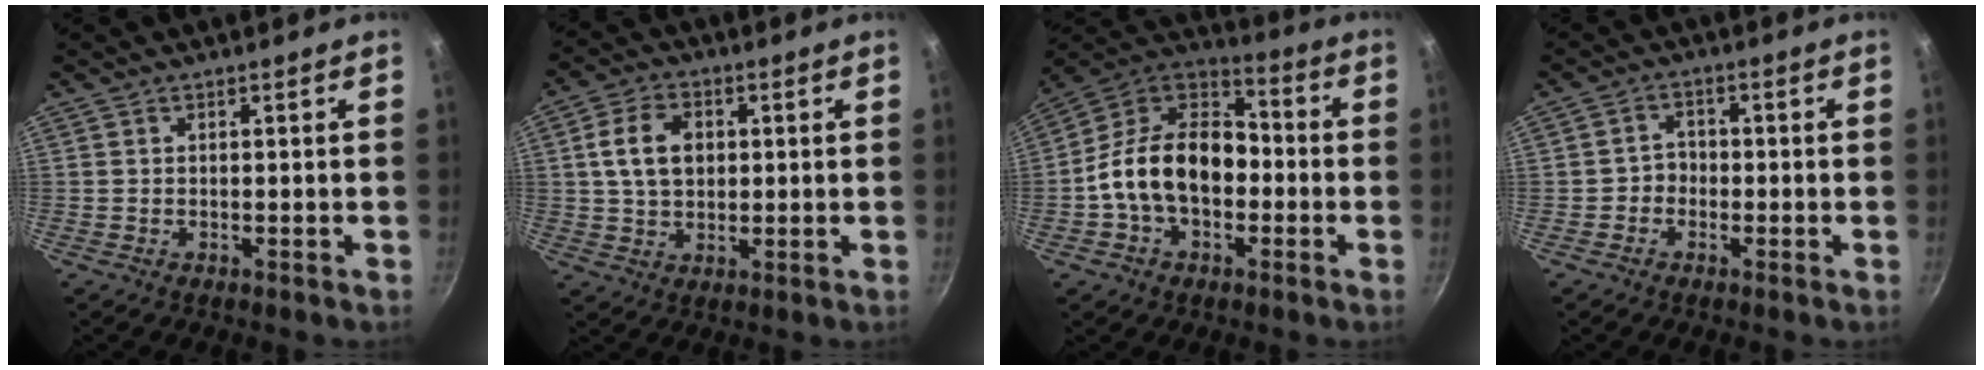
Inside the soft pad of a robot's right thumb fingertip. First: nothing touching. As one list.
[{"total": 9.2, "force": [1.6, 6.6, 6.2], "torque": [-0.097, 0.007, 0.025]}, {"total": 17.8, "force": [-2.6, 12.2, 12.6], "torque": [-0.183, 0.051, -0.065]}, {"total": 3.0, "force": [-1.1, 2.6, 1.1], "torque": [0.006, 0.017, -0.023]}]